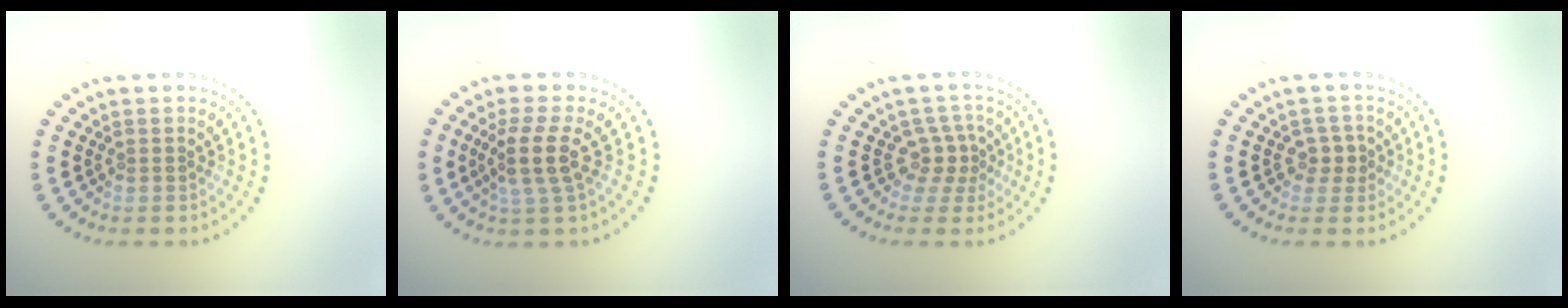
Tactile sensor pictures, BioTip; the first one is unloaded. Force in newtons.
{"total": 3.4, "press": 2.7, "slide": 2.1}
{"total": 2.5, "press": 1.6, "slide": 2.0}
{"total": 1.9, "press": 1.8, "slide": 0.7}